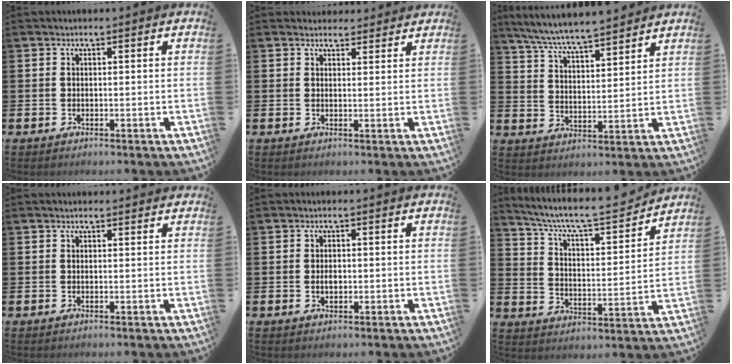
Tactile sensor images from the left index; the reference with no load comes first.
{"total": 2.3, "force": [2.1, 0.8, -0.2], "torque": [0.007, -0.009, 0.038]}
{"total": 6.5, "force": [6.3, 0.1, 1.7], "torque": [-0.065, -0.041, 0.111]}
{"total": 0.5, "force": [0.5, 0.1, 0.1], "torque": [0.005, -0.002, 0.008]}
{"total": 1.4, "force": [-0.1, 0.9, 1.1], "torque": [-0.010, 0.000, -0.006]}
{"total": 8.0, "force": [7.1, 1.3, 3.3], "torque": [-0.095, -0.055, 0.117]}